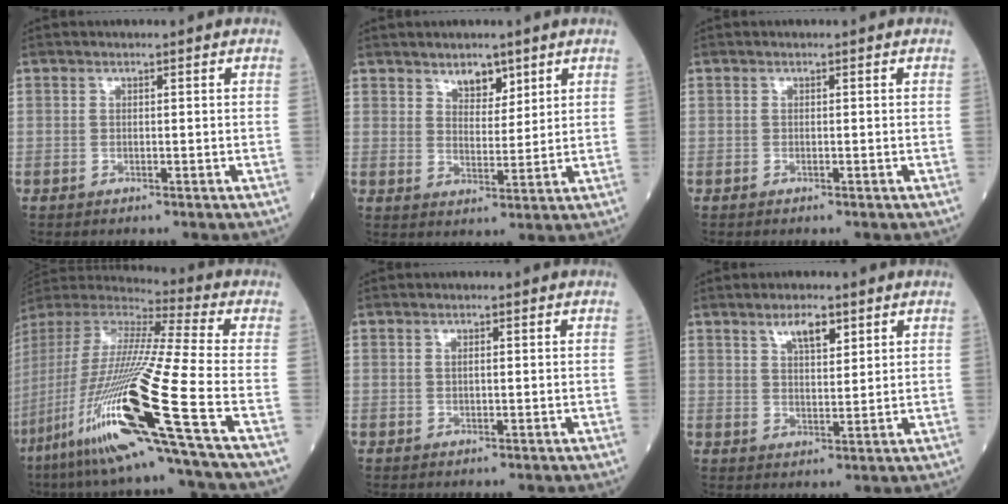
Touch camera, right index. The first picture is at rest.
{"total": 4.2, "force": [3.0, 2.1, 2.1], "torque": [-0.028, -0.003, 0.052]}
{"total": 0.0}
{"total": 26.7, "force": [-11.7, -1.0, 24.0], "torque": [-0.486, -0.060, -0.223]}
{"total": 0.7, "force": [0.2, 0.2, 0.7], "torque": [-0.014, 0.000, 0.003]}
{"total": 4.5, "force": [2.8, 1.4, 3.2], "torque": [-0.059, 0.001, 0.049]}